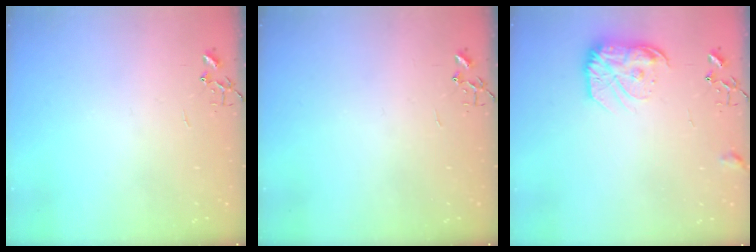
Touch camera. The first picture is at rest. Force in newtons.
{"total": 0.0}
{"total": 13.6, "press": 13.6, "slide": 1.0}